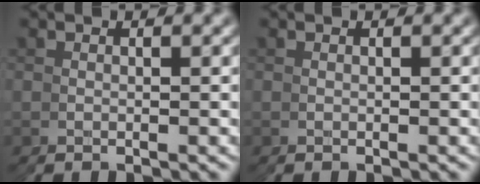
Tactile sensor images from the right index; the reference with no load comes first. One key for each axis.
{"total": 0.0}